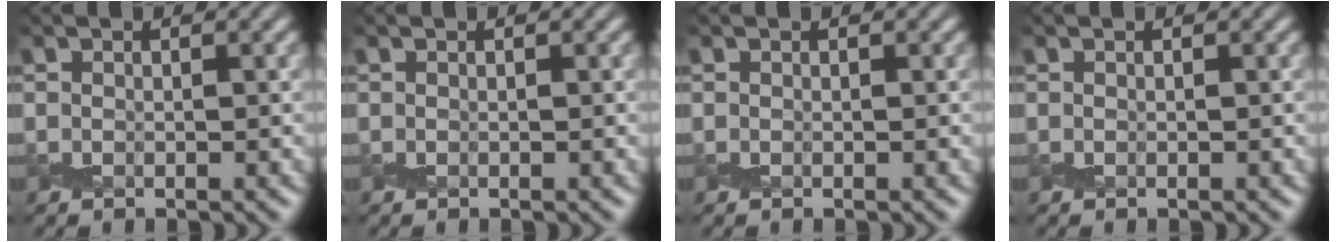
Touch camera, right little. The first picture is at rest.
{"total": 0.0}
{"total": 0.0}
{"total": 0.0}